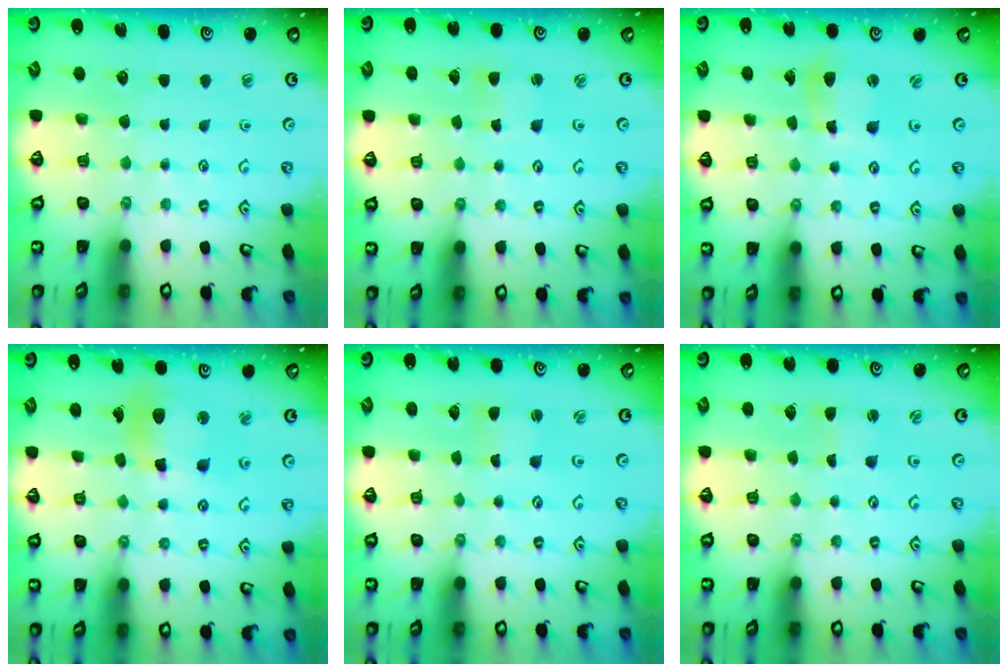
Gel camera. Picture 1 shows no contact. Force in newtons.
{"total": 2.5, "press": 2.5, "slide": 0.1}
{"total": 5.4, "press": 5.3, "slide": 0.8}
{"total": 11.9, "press": 11.8, "slide": 1.5}
{"total": 0.9, "press": 0.9, "slide": 0.1}
{"total": 0.9, "press": 0.9, "slide": 0.1}